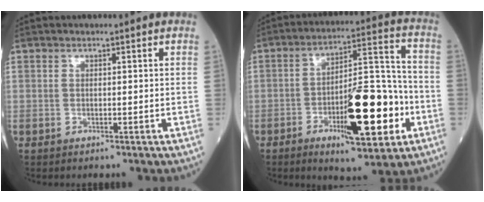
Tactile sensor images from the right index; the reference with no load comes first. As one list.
[{"total": 16.2, "force": [-5.5, 4.3, 14.6], "torque": [-0.227, 0.011, -0.078]}]